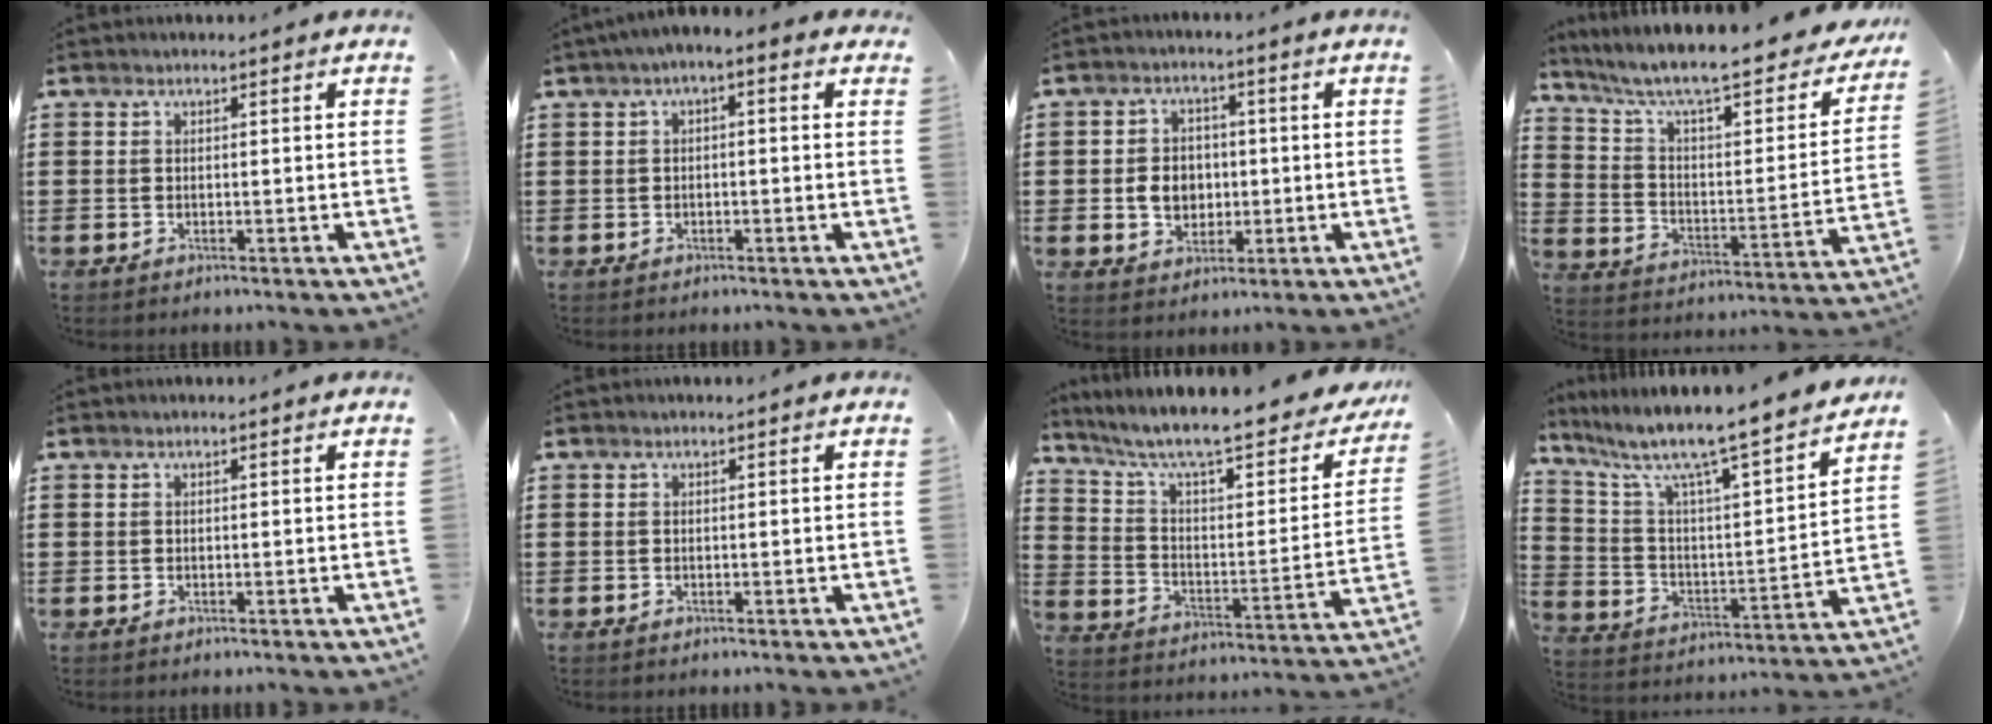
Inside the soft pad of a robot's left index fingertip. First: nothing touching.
{"total": 2.0, "force": [-1.4, 0.5, 1.3], "torque": [-0.030, -0.001, -0.032]}
{"total": 5.2, "force": [-0.4, 4.4, 2.8], "torque": [-0.048, 0.003, -0.013]}
{"total": 8.7, "force": [6.7, 1.3, 5.4], "torque": [-0.122, -0.054, 0.106]}
{"total": 0.0}
{"total": 0.0}
{"total": 9.5, "force": [7.2, 1.5, 6.0], "torque": [-0.135, -0.052, 0.115]}
{"total": 7.9, "force": [6.6, 0.3, 4.3], "torque": [-0.115, -0.059, 0.099]}